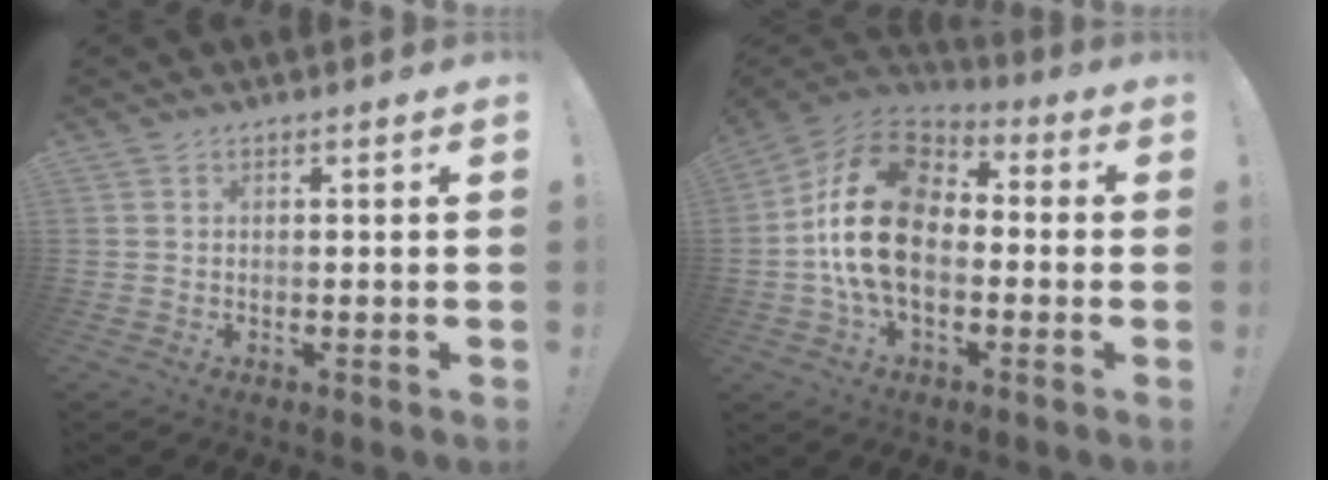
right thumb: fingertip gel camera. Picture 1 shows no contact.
{"total": 20.5, "force": [-0.8, 13.1, 15.7], "torque": [-0.297, 0.035, -0.007]}